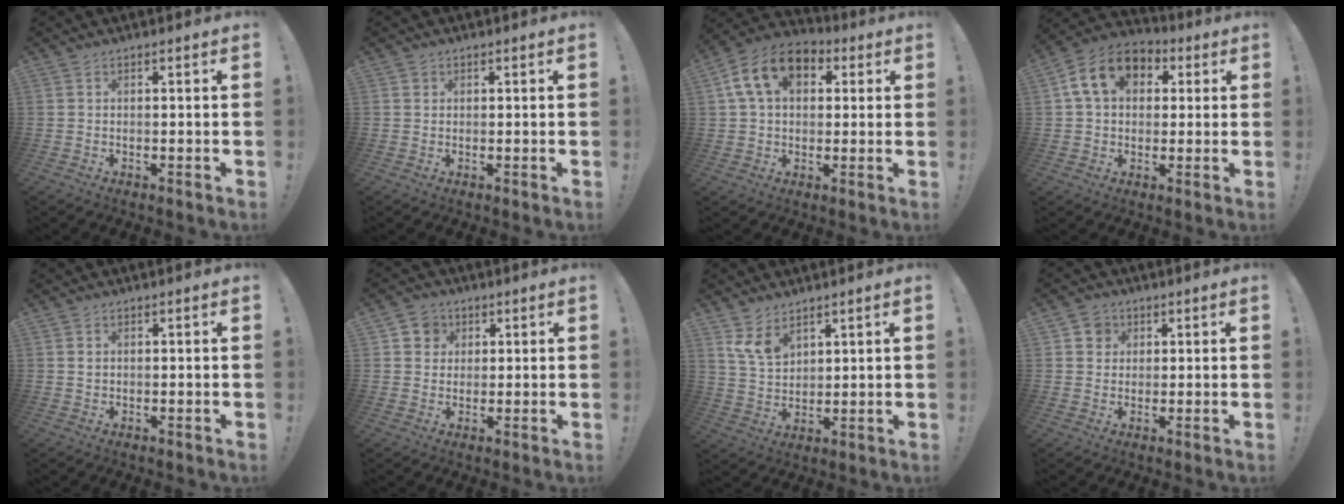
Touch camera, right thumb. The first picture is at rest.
{"total": 1.0, "force": [0.5, 0.9, 0.0], "torque": [0.003, 0.000, 0.010]}
{"total": 14.1, "force": [4.9, 9.7, 9.1], "torque": [-0.143, -0.002, 0.093]}
{"total": 13.5, "force": [4.3, 9.7, 8.3], "torque": [-0.128, 0.004, 0.086]}
{"total": 0.8, "force": [0.2, 0.7, 0.3], "torque": [-0.004, 0.001, 0.004]}
{"total": 5.5, "force": [1.7, 5.1, 1.3], "torque": [-0.021, -0.001, 0.033]}
{"total": 8.2, "force": [5.4, 4.9, 3.8], "torque": [-0.074, -0.025, 0.108]}
{"total": 4.6, "force": [1.6, 4.2, 1.1], "torque": [-0.013, -0.001, 0.030]}